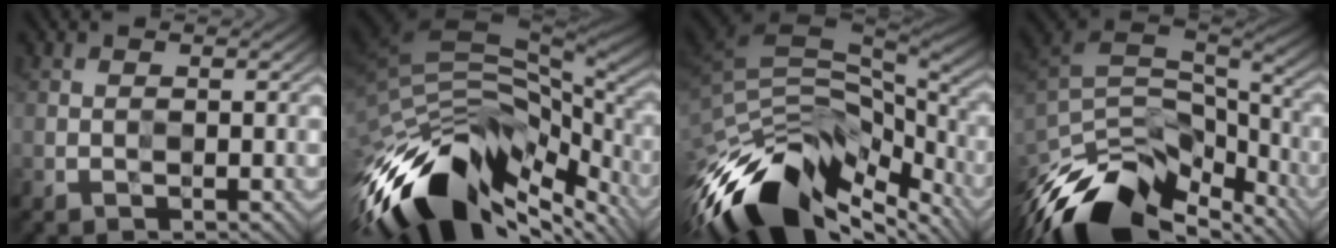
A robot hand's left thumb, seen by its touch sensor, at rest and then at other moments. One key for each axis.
{"total": 15.6, "fx": -9.9, "fy": 7.0, "fz": 9.7, "tx": -0.221, "ty": -0.032, "tz": -0.157}
{"total": 14.9, "fx": -10.4, "fy": 6.7, "fz": 8.3, "tx": -0.188, "ty": -0.019, "tz": -0.176}
{"total": 14.9, "fx": -11.4, "fy": 6.2, "fz": 7.1, "tx": -0.188, "ty": -0.020, "tz": -0.189}